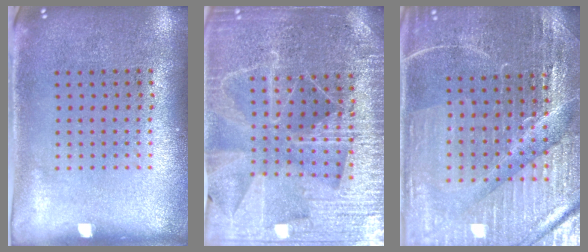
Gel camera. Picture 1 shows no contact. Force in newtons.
{"total": 4.8, "press": 4.3, "slide": 2.1}
{"total": 4.3, "press": 4.2, "slide": 1.1}